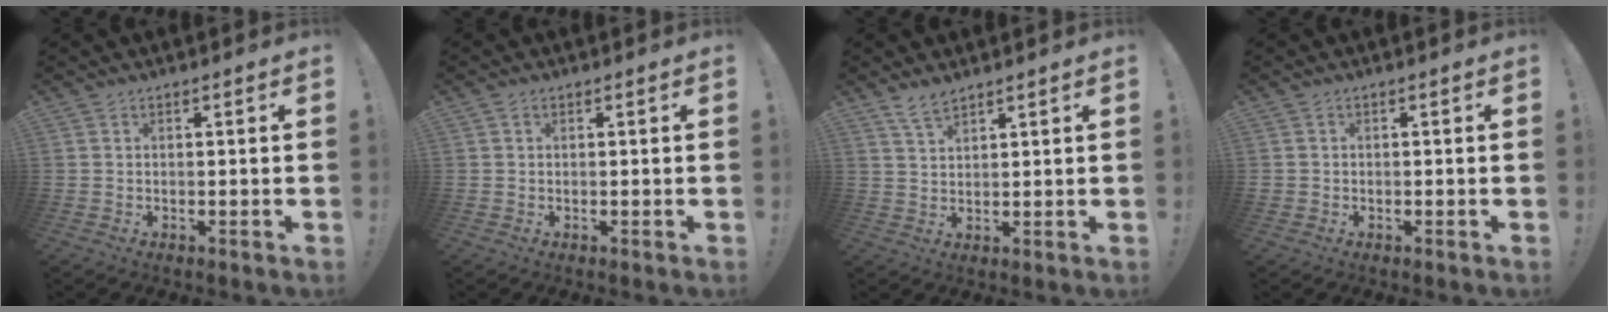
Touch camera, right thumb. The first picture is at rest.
{"total": 0.6, "force": [0.2, 0.5, 0.3], "torque": [0.000, 0.001, 0.003]}
{"total": 4.6, "force": [3.8, 1.5, 2.2], "torque": [-0.038, -0.022, 0.069]}
{"total": 0.8, "force": [-0.1, 0.8, 0.2], "torque": [-0.002, 0.002, -0.003]}